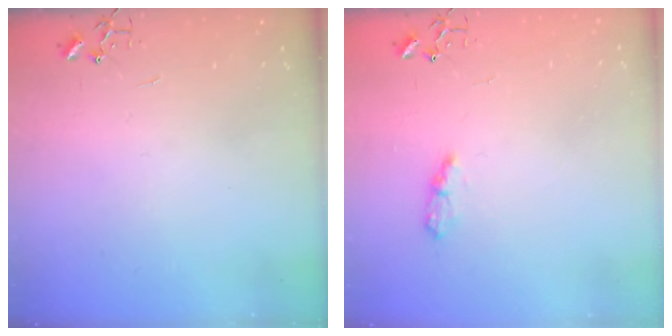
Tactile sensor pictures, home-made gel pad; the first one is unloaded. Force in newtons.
{"total": 6.4, "press": 6.4, "slide": 0.5}